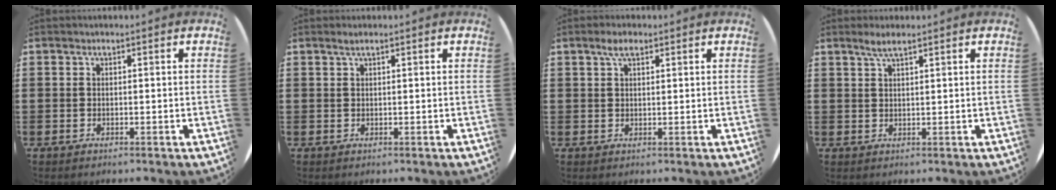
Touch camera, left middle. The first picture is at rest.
{"total": 0.9, "force": [0.5, 0.0, 0.7], "torque": [-0.012, 0.003, 0.008]}
{"total": 2.7, "force": [1.8, 1.0, 1.7], "torque": [-0.028, 0.005, 0.029]}
{"total": 2.3, "force": [1.7, 0.2, 1.6], "torque": [-0.031, 0.005, 0.030]}